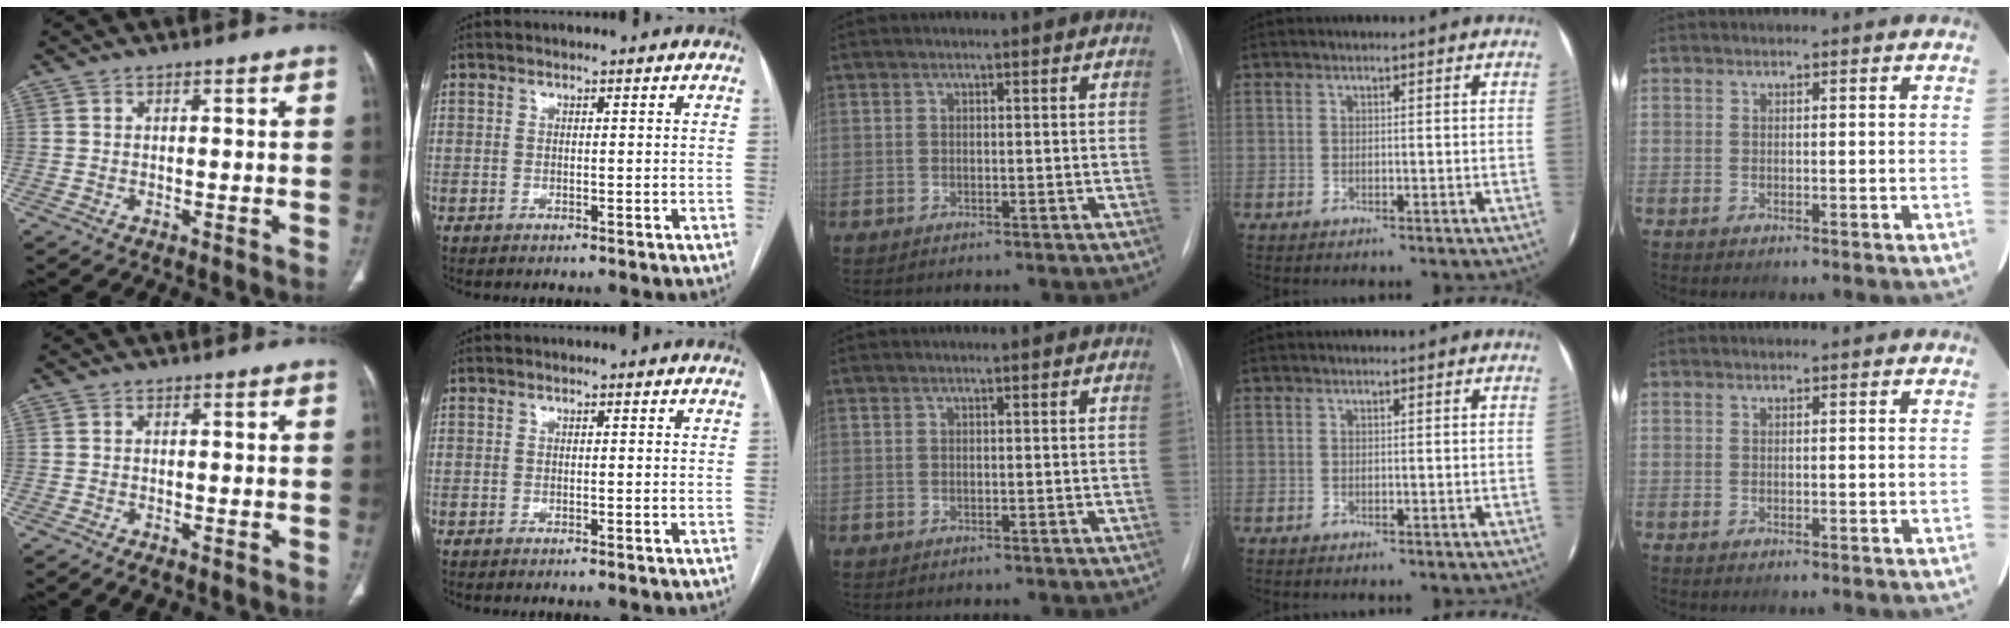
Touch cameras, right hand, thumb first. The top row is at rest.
{"thumb": {"total": 2.7, "force": [-2.4, 1.0, 0.8], "torque": [-0.018, 0.011, -0.037]}}